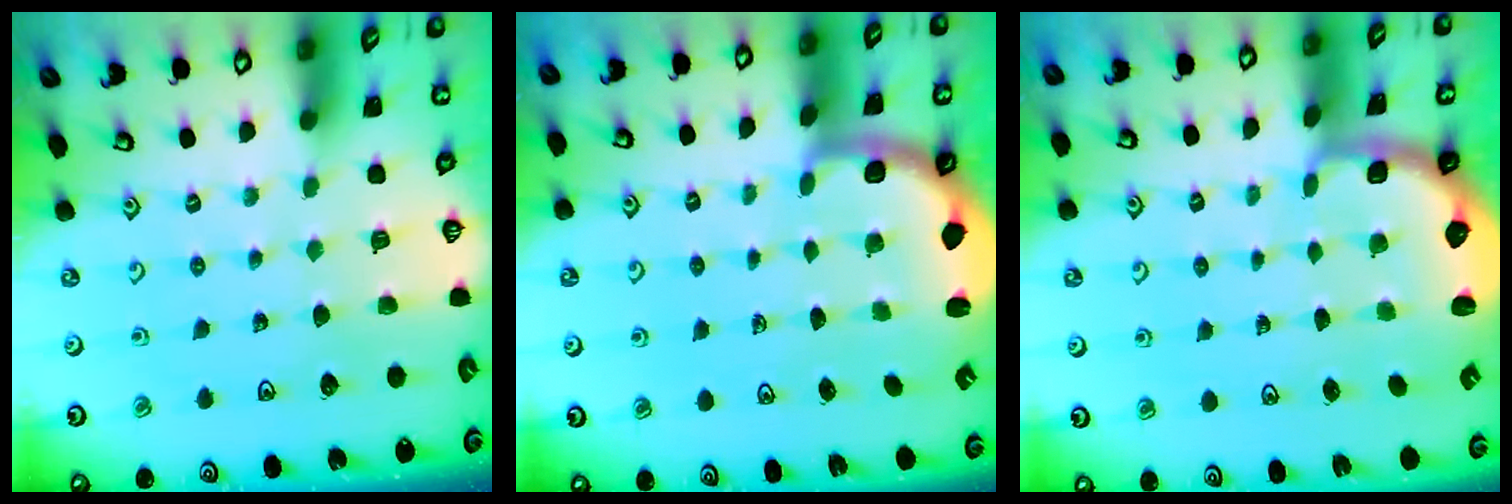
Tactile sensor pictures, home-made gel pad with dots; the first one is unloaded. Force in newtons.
{"total": 2.3, "press": 2.0, "slide": 1.1}
{"total": 2.6, "press": 2.0, "slide": 1.7}